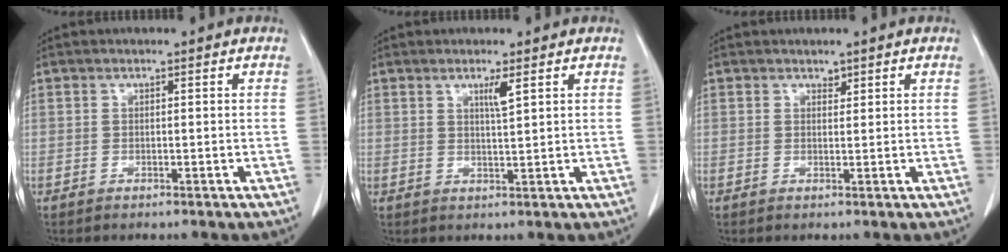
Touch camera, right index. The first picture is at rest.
{"total": 2.3, "force": [1.3, -0.1, 2.0], "torque": [-0.037, -0.005, 0.023]}
{"total": 0.8, "force": [0.7, 0.4, 0.2], "torque": [0.001, -0.004, 0.008]}